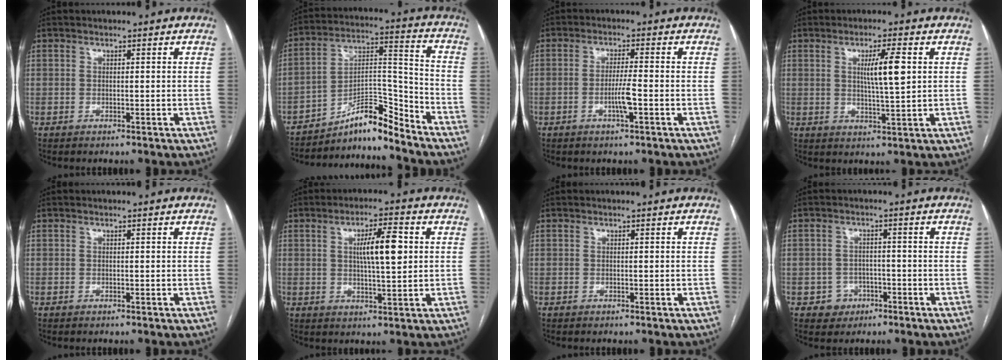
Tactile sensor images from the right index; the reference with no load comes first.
{"total": 9.7, "force": [-8.9, 0.9, 3.6], "torque": [-0.059, 0.042, -0.153]}
{"total": 3.9, "force": [-1.3, 0.0, 3.7], "torque": [-0.071, -0.004, -0.026]}
{"total": 6.1, "force": [1.4, 0.3, 5.9], "torque": [-0.100, -0.002, 0.025]}
{"total": 0.0}
{"total": 7.6, "force": [1.5, 1.4, 7.3], "torque": [-0.122, 0.010, 0.027]}
{"total": 0.0}
{"total": 3.6, "force": [-1.6, 3.2, 0.2], "torque": [0.008, 0.015, -0.020]}